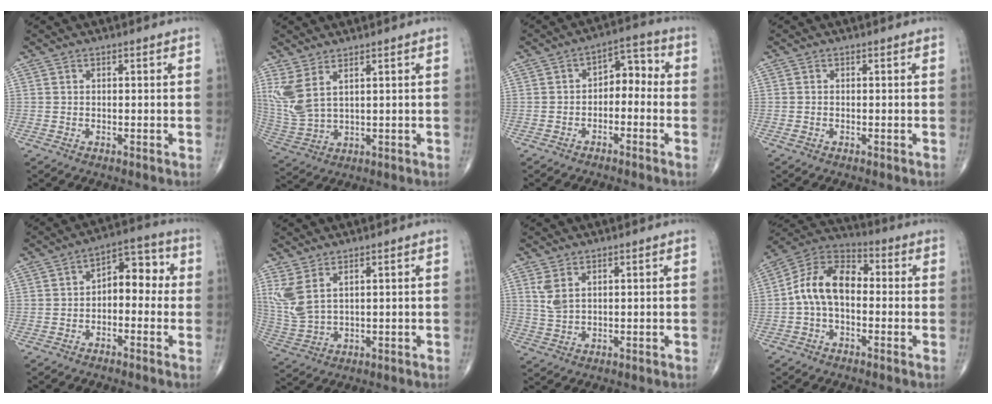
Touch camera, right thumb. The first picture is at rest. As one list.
[{"total": 7.9, "force": [3.8, 3.2, 6.2], "torque": [-0.154, -0.016, 0.090]}, {"total": 6.0, "force": [-1.2, 3.9, 4.4], "torque": [-0.039, 0.043, -0.032]}, {"total": 0.6, "force": [-0.2, 0.4, 0.4], "torque": [-0.012, 0.001, -0.003]}, {"total": 7.7, "force": [-0.3, 4.8, 6.0], "torque": [-0.050, 0.037, -0.020]}, {"total": 6.9, "force": [3.4, 2.8, 5.3], "torque": [-0.132, -0.014, 0.082]}, {"total": 3.5, "force": [1.7, 1.6, 2.5], "torque": [-0.054, -0.003, 0.044]}, {"total": 11.7, "force": [-0.6, 7.4, 9.0], "torque": [-0.152, 0.035, -0.026]}]